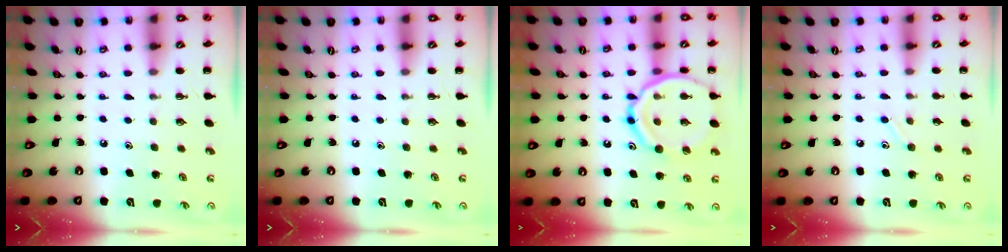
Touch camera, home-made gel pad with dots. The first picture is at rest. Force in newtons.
{"total": 0.0}
{"total": 17.8, "press": 17.7, "slide": 1.9}
{"total": 5.3, "press": 4.9, "slide": 2.0}